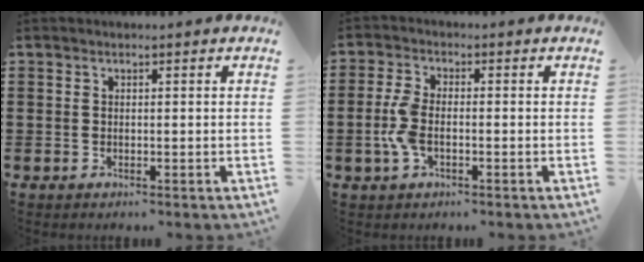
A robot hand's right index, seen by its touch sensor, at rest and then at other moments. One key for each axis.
{"total": 5.1, "fx": -0.9, "fy": 2.5, "fz": 4.4, "tx": -0.115, "ty": -0.007, "tz": -0.026}